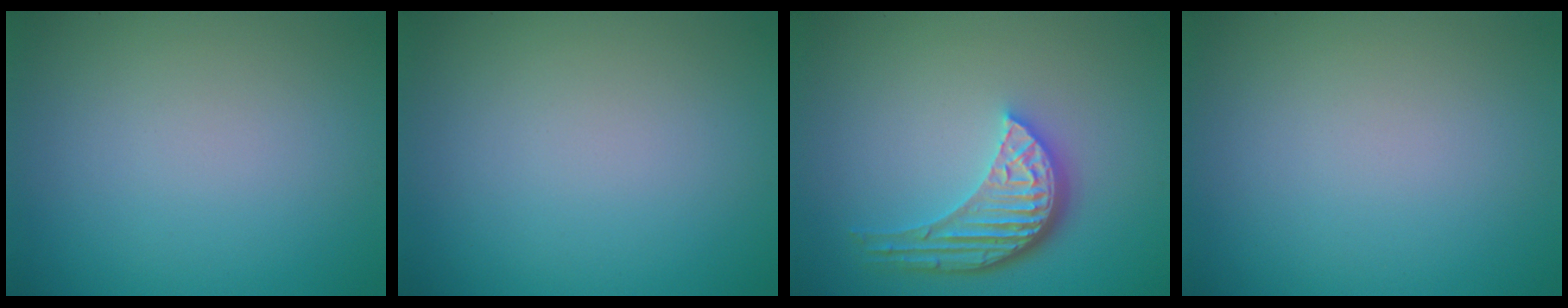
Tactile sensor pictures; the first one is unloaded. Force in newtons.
{"total": 0.0}
{"total": 5.2, "press": 3.9, "slide": 3.4}
{"total": 0.0}